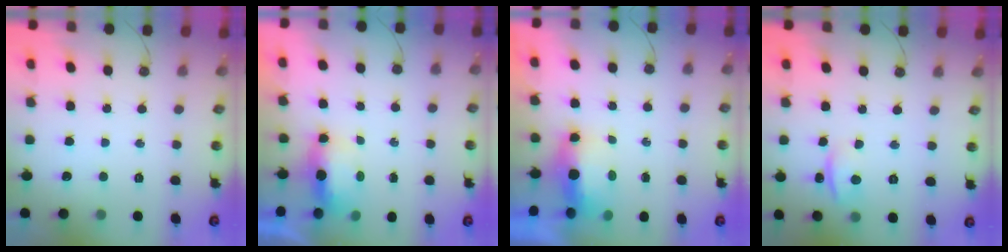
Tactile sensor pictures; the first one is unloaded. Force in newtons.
{"total": 6.1, "press": 6.0, "slide": 1.2}
{"total": 6.1, "press": 6.1, "slide": 0.2}
{"total": 1.4, "press": 1.2, "slide": 0.7}